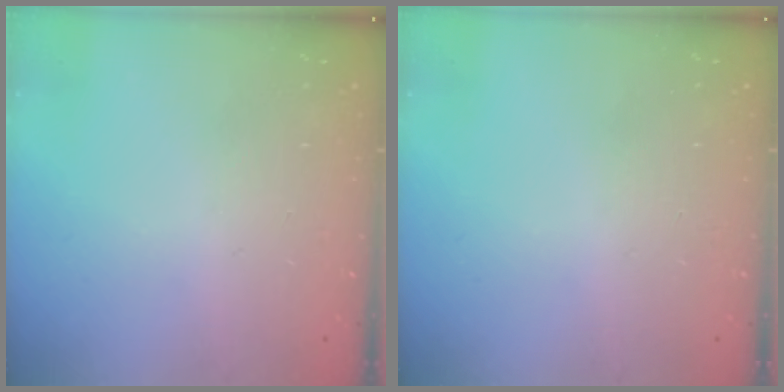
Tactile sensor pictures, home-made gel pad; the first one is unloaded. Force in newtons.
{"total": 0.0}